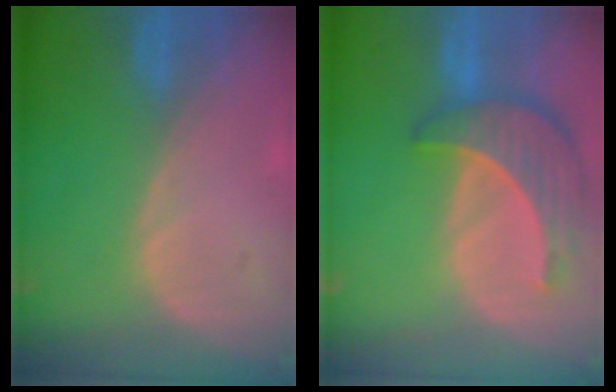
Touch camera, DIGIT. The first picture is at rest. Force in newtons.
{"total": 8.7, "press": 8.0, "slide": 3.6}